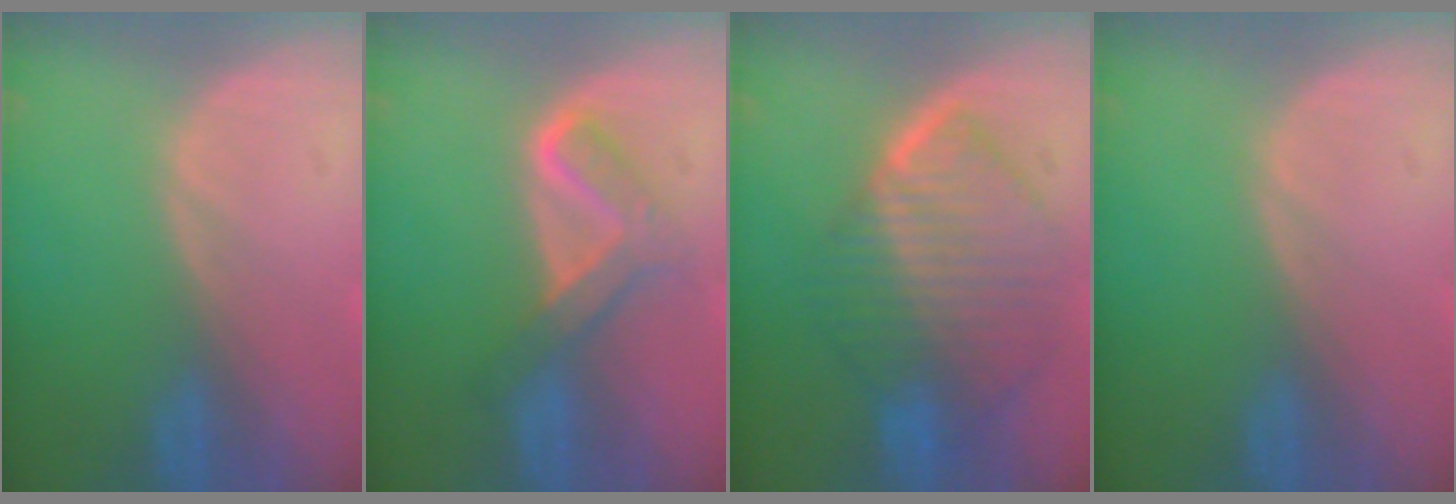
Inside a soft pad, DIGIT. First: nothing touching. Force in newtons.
{"total": 5.2, "press": 5.1, "slide": 0.6}
{"total": 10.3, "press": 10.2, "slide": 1.0}
{"total": 0.0}